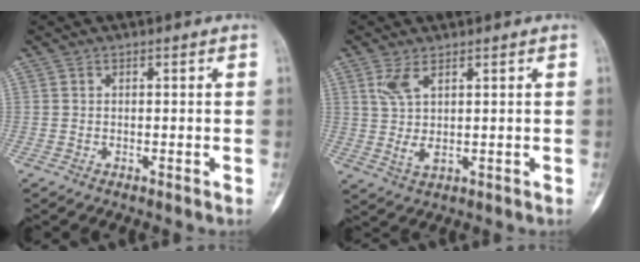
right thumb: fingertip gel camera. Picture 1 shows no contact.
{"total": 5.1, "force": [2.1, 1.9, 4.3], "torque": [-0.098, -0.011, 0.050]}